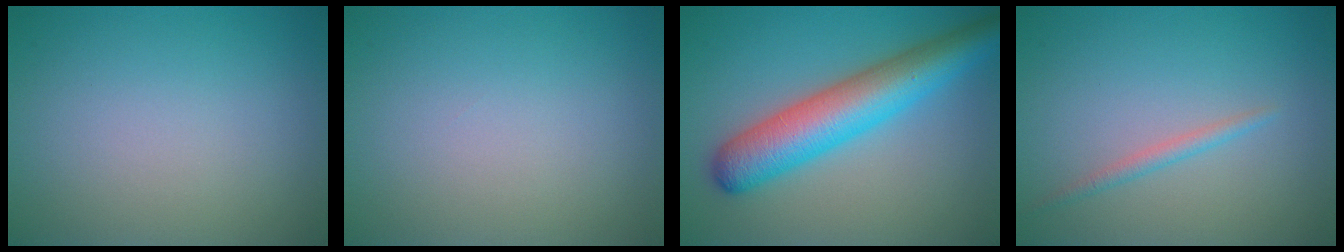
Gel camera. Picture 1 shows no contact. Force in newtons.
{"total": 0.0}
{"total": 7.8, "press": 7.8, "slide": 0.3}
{"total": 1.2, "press": 1.2, "slide": 0.0}